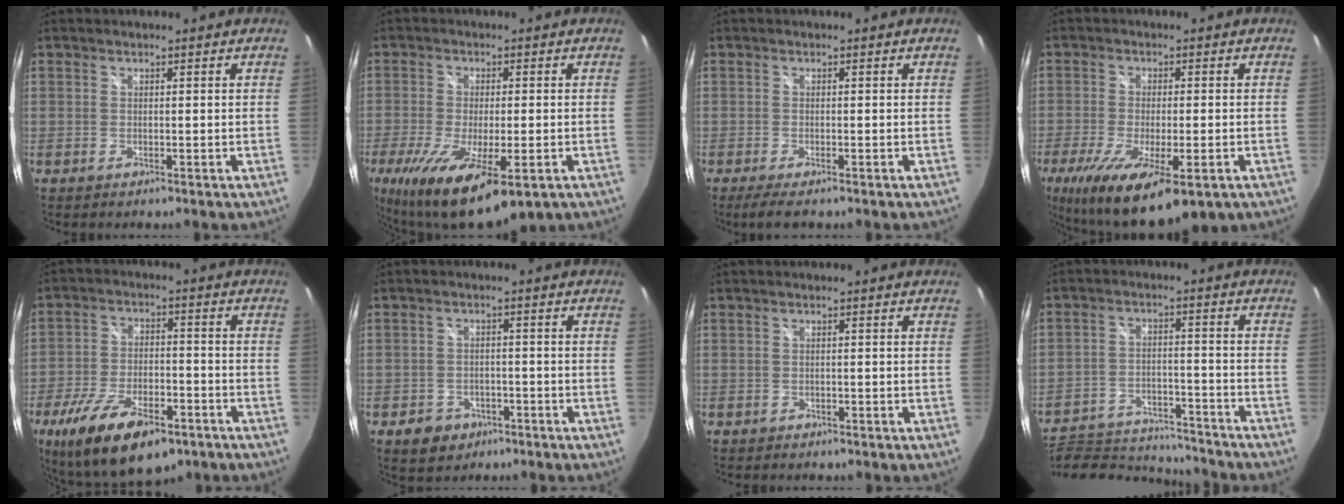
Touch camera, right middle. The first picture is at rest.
{"total": 17.4, "force": [-9.4, 5.8, 13.5], "torque": [-0.274, -0.073, -0.149]}
{"total": 3.5, "force": [-2.5, 0.6, 2.3], "torque": [-0.046, -0.017, -0.042]}
{"total": 18.2, "force": [-10.4, 6.0, 13.7], "torque": [-0.272, -0.071, -0.161]}
{"total": 18.2, "force": [-11.2, 7.7, 12.1], "torque": [-0.242, -0.034, -0.181]}
{"total": 6.0, "force": [-3.3, 4.7, 1.8], "torque": [-0.051, 0.008, -0.040]}
{"total": 1.3, "force": [-0.8, 1.0, 0.3], "torque": [-0.010, -0.002, -0.009]}
{"total": 13.6, "force": [-12.8, 3.9, 2.6], "torque": [-0.066, 0.010, -0.188]}